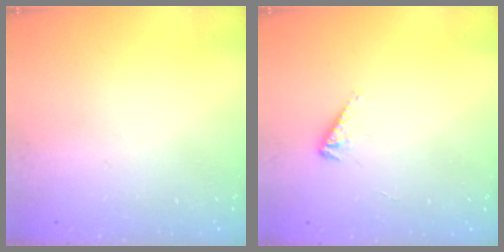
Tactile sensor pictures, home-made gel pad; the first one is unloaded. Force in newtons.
{"total": 2.2, "press": 2.1, "slide": 0.5}